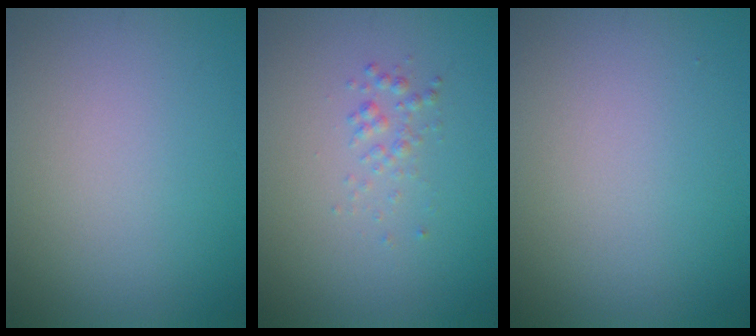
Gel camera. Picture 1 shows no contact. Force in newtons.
{"total": 1.1, "press": 1.1, "slide": 0.1}
{"total": 0.0}